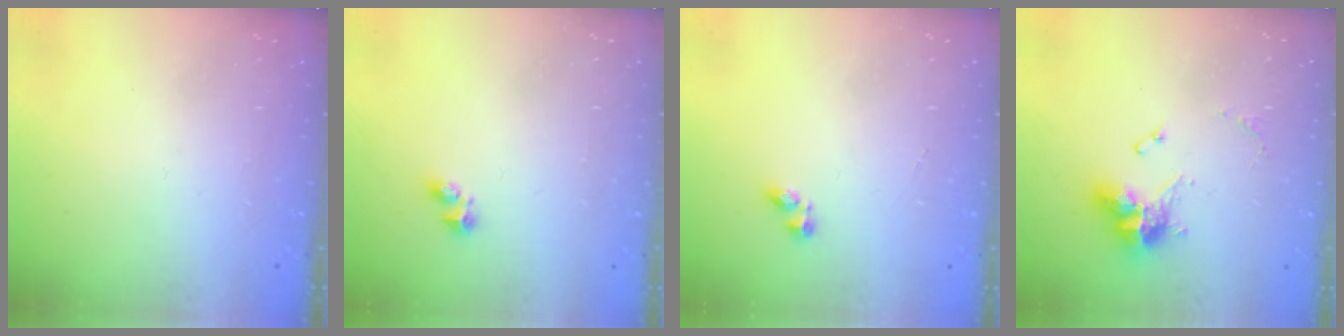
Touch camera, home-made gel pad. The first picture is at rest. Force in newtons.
{"total": 2.2, "press": 2.2, "slide": 0.5}
{"total": 3.0, "press": 2.9, "slide": 0.6}
{"total": 11.4, "press": 11.4, "slide": 0.9}